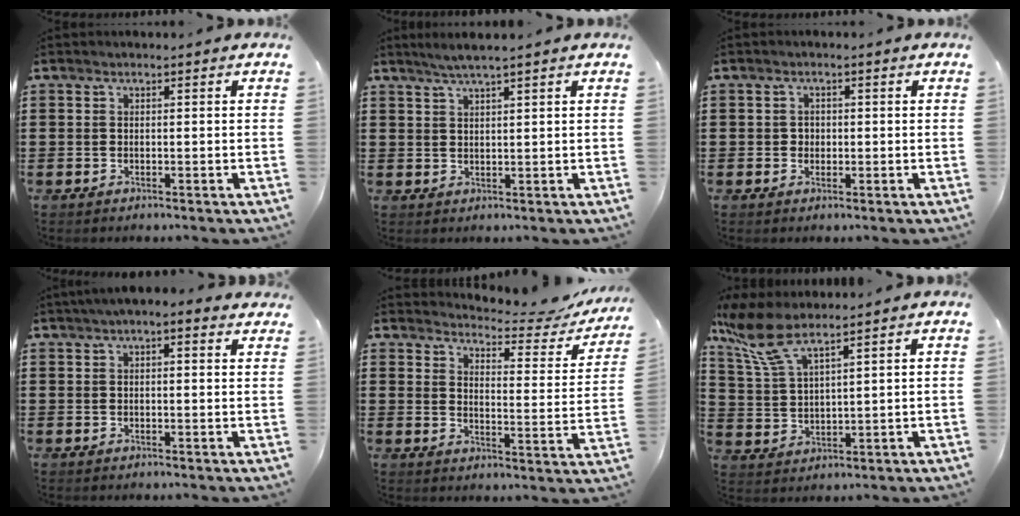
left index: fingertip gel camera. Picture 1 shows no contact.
{"total": 2.2, "force": [1.8, 0.0, 1.2], "torque": [-0.027, 0.003, 0.034]}
{"total": 1.3, "force": [0.1, 1.2, 0.3], "torque": [-0.011, 0.006, 0.002]}
{"total": 2.5, "force": [1.7, 0.5, 1.8], "torque": [-0.039, 0.007, 0.029]}
{"total": 3.9, "force": [3.7, 0.4, 1.1], "torque": [-0.031, -0.035, 0.055]}
{"total": 8.2, "force": [6.2, 2.1, 4.9], "torque": [-0.129, -0.018, 0.109]}